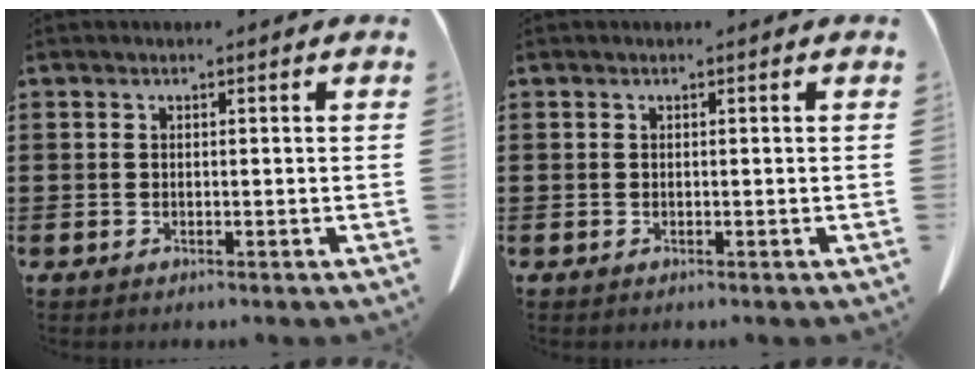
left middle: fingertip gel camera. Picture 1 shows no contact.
{"total": 0.0}